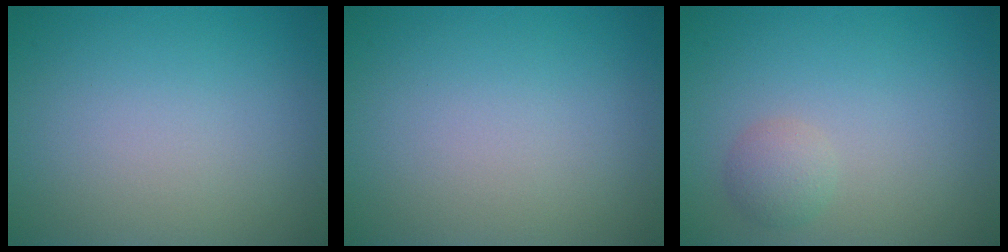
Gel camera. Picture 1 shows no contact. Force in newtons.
{"total": 0.0}
{"total": 1.6, "press": 1.6, "slide": 0.1}